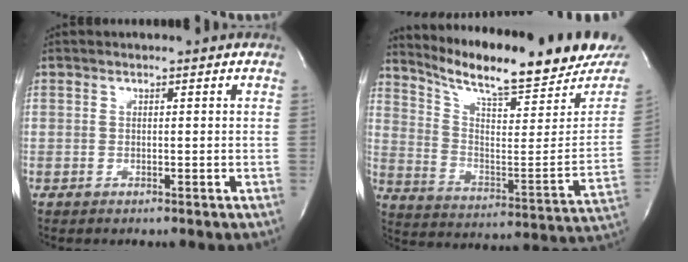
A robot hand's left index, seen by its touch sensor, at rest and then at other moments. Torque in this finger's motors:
{"motor_torque": [0.08, -0.08, 0.36, 0.11]}